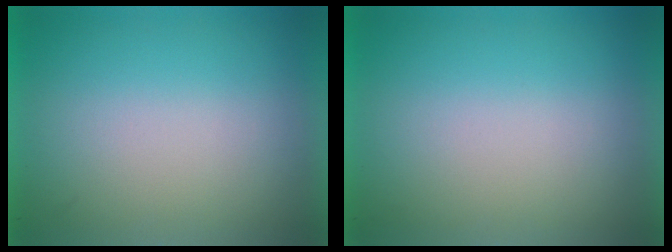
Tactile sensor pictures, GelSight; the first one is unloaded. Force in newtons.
{"total": 0.0}